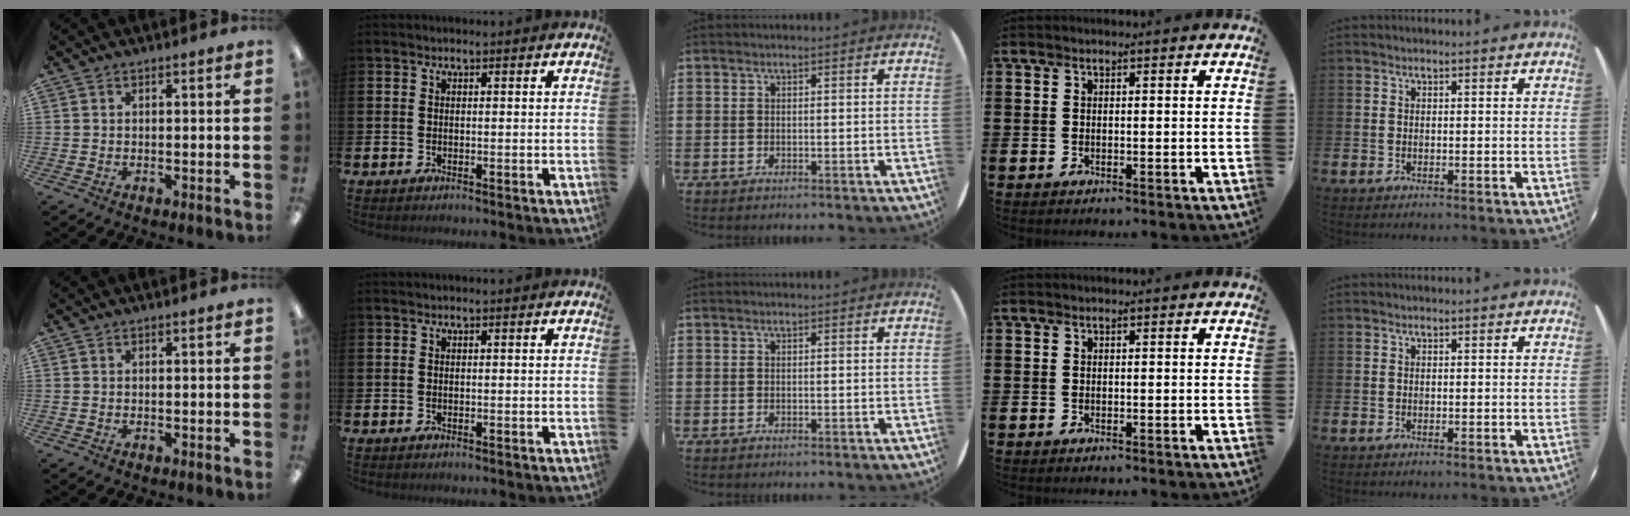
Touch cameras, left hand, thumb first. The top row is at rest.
{}